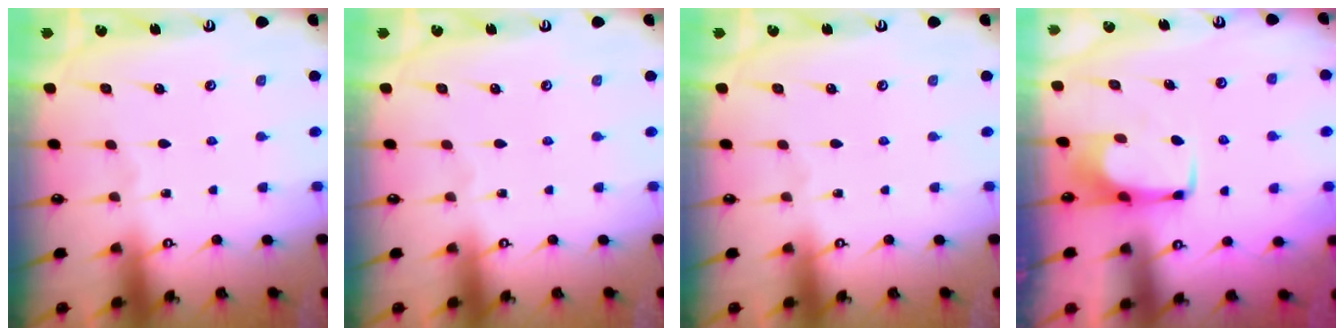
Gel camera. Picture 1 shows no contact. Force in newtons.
{"total": 0.0}
{"total": 0.0}
{"total": 1.1, "press": 1.0, "slide": 0.5}